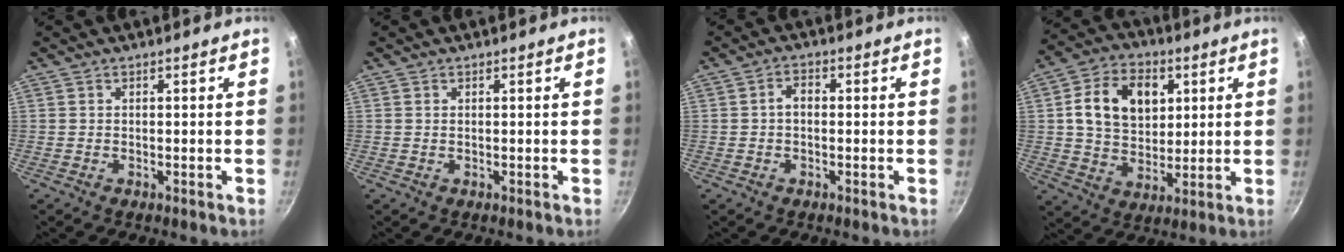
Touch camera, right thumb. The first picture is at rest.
{"total": 0.0}
{"total": 2.6, "force": [-0.1, 1.8, 2.0], "torque": [-0.029, 0.011, -0.004]}
{"total": 14.5, "force": [3.7, 10.6, 9.1], "torque": [-0.126, -0.001, 0.058]}